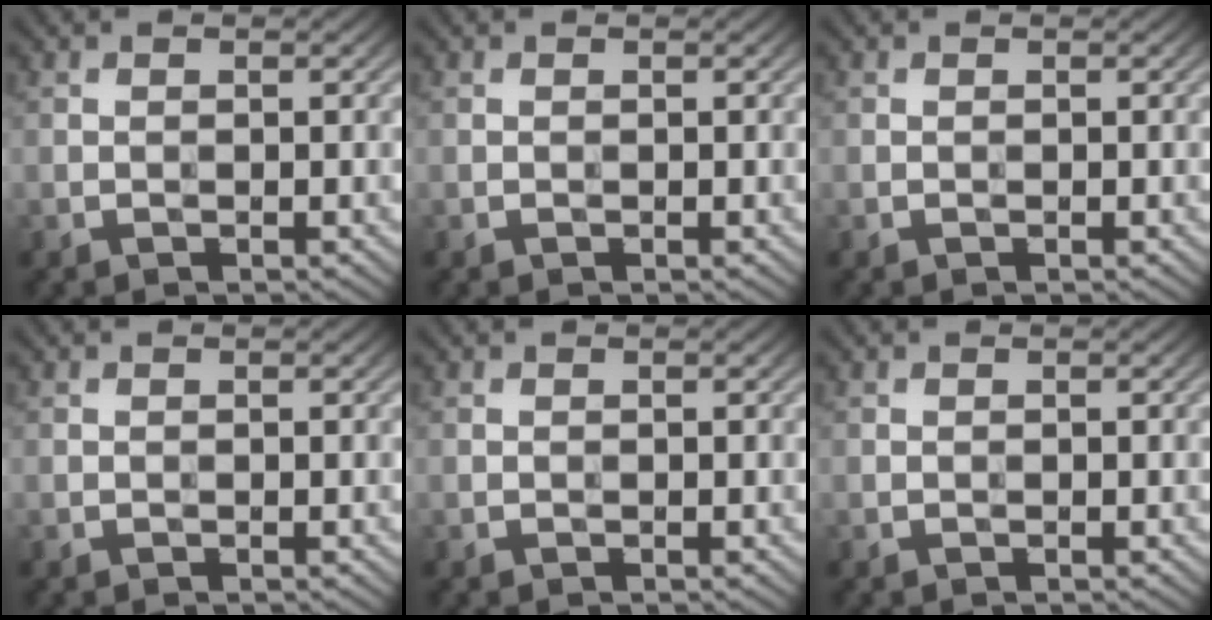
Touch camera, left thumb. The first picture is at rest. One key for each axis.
{"total": 0.0}
{"total": 0.0}
{"total": 0.0}
{"total": 0.0}
{"total": 0.0}